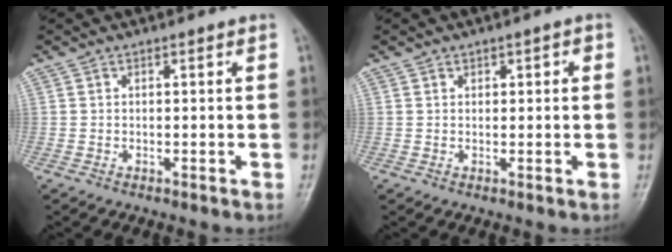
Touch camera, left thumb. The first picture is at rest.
{"total": 1.7, "force": [0.6, 1.0, 1.2], "torque": [-0.007, 0.000, 0.008]}